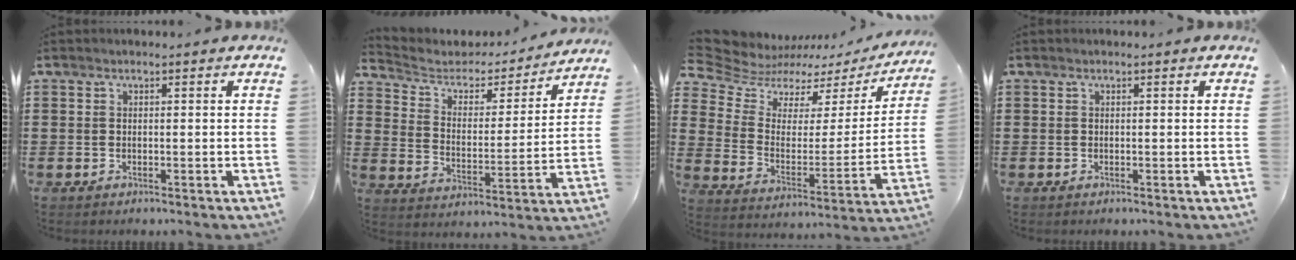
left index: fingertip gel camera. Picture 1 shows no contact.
{"total": 3.7, "force": [3.0, 2.1, 0.8], "torque": [-0.042, -0.020, 0.042]}
{"total": 5.7, "force": [4.9, 2.8, 1.1], "torque": [-0.059, -0.034, 0.083]}
{"total": 0.0}